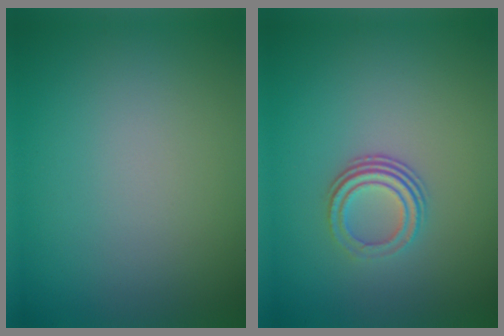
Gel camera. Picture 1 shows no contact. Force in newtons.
{"total": 3.2, "press": 2.1, "slide": 2.5}